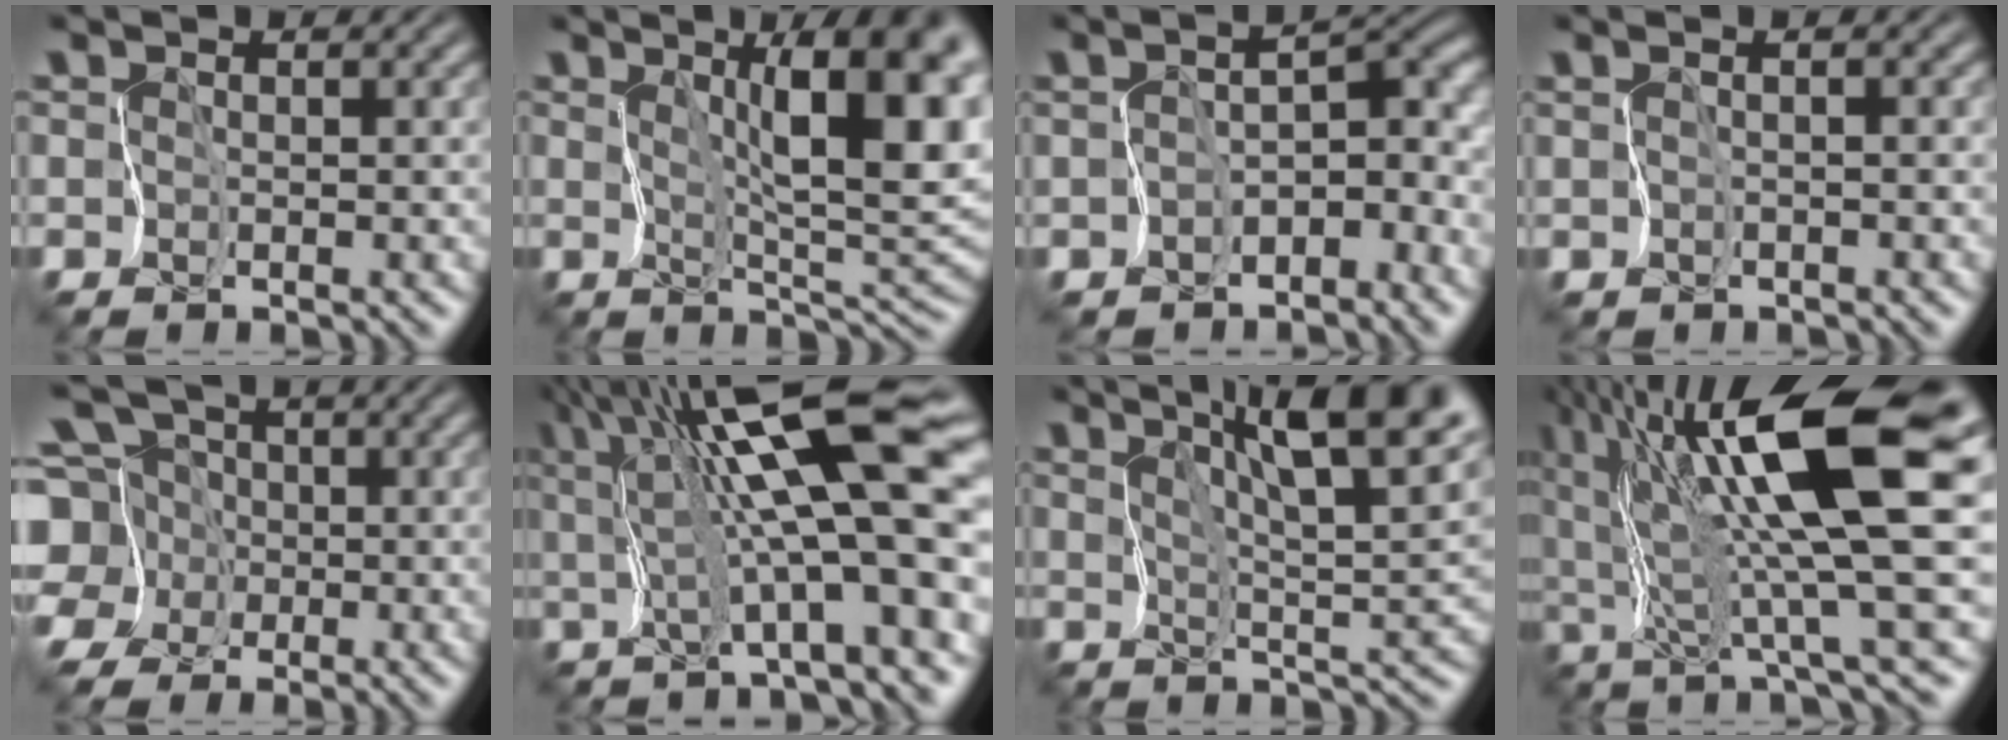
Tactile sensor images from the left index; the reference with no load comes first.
{"total": 11.1, "force": [3.2, 3.4, 10.1], "torque": [-0.133, 0.007, 0.044]}
{"total": 4.4, "force": [-3.3, 1.6, 2.3], "torque": [-0.024, 0.000, -0.058]}
{"total": 0.6, "force": [-0.4, -0.5, 0.0], "torque": [-0.010, -0.005, -0.001]}
{"total": 8.3, "force": [-0.1, 7.7, 3.0], "torque": [-0.113, 0.024, -0.041]}
{"total": 14.3, "force": [3.9, 1.9, 13.6], "torque": [-0.214, 0.014, 0.067]}
{"total": 10.6, "force": [6.1, 1.6, 8.5], "torque": [-0.125, 0.012, 0.085]}
{"total": 14.4, "force": [4.7, 1.3, 13.6], "torque": [-0.247, 0.009, 0.086]}